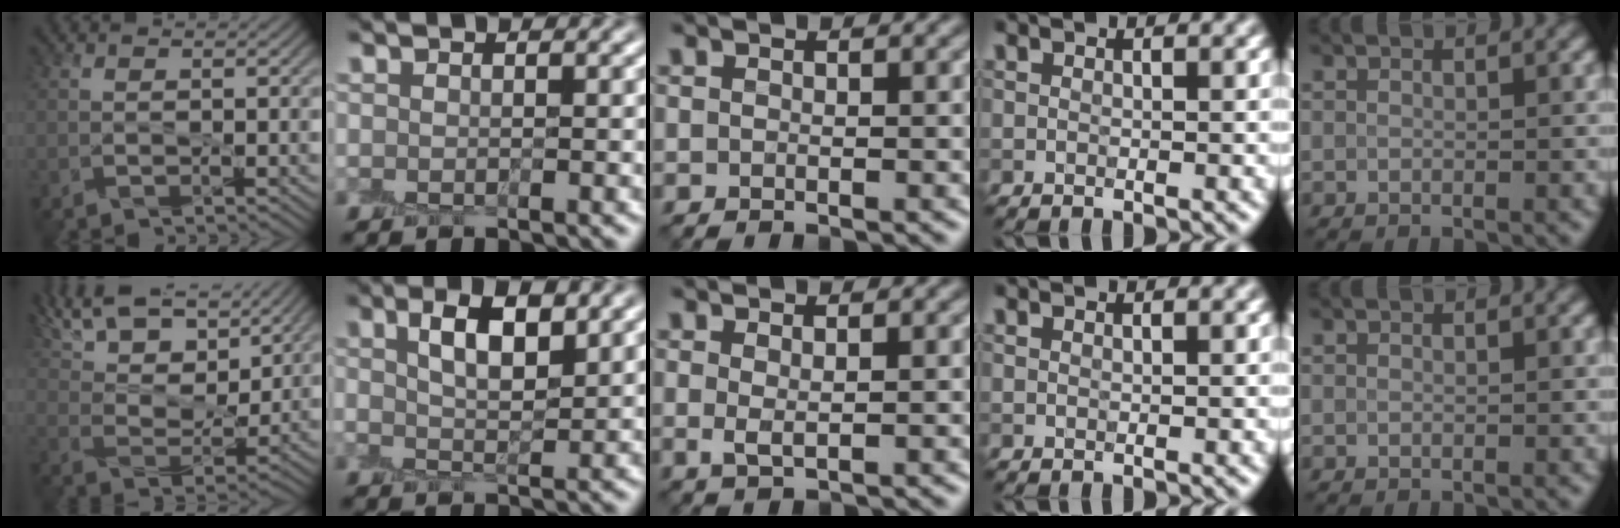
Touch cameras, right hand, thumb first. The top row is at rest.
{"thumb": {"total": 14.0, "force": [10.2, 5.6, 7.8], "torque": [-0.179, 0.006, 0.164]}, "index": {"total": 4.3, "force": [1.9, 1.5, 3.6], "torque": [-0.067, 0.005, 0.034]}, "middle": {"total": 1.2, "force": [0.4, 0.4, 1.1], "torque": [-0.024, 0.002, 0.007]}}